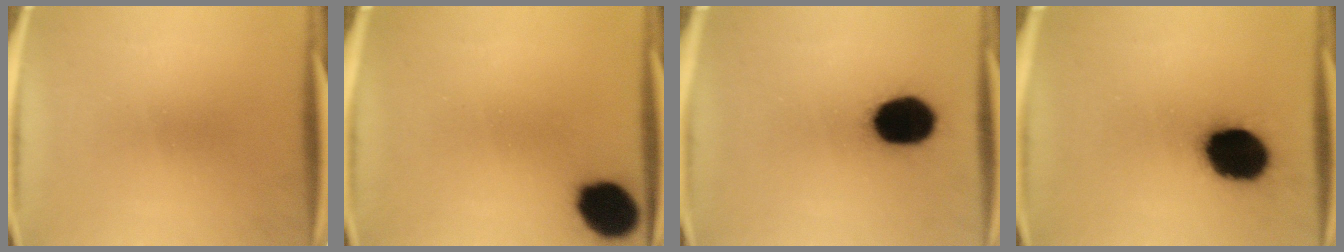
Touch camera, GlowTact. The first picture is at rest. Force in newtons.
{"total": 12.2}
{"total": 16.7}
{"total": 18.1}